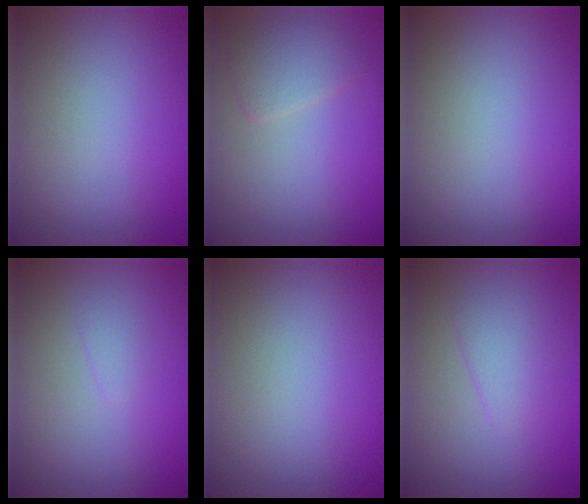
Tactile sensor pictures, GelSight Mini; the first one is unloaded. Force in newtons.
{"total": 2.3, "press": 2.3, "slide": 0.1}
{"total": 0.0}
{"total": 0.7, "press": 0.7, "slide": 0.0}
{"total": 0.0}
{"total": 1.8, "press": 1.8, "slide": 0.1}